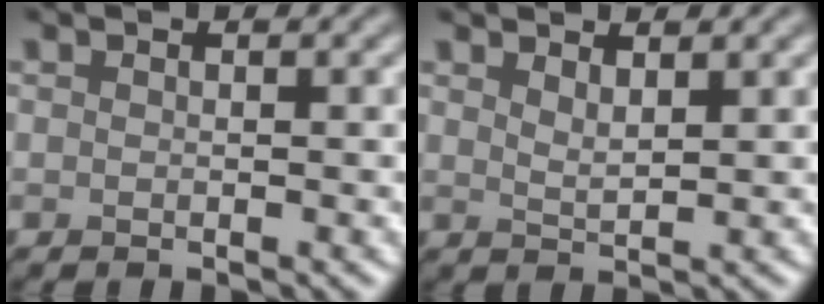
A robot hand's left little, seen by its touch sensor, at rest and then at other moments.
{"total": 1.6, "force": [1.4, 0.3, 0.8], "torque": [-0.015, -0.002, 0.026]}